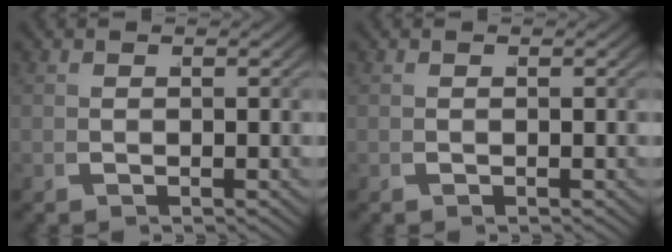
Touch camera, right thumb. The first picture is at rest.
{"total": 0.0}